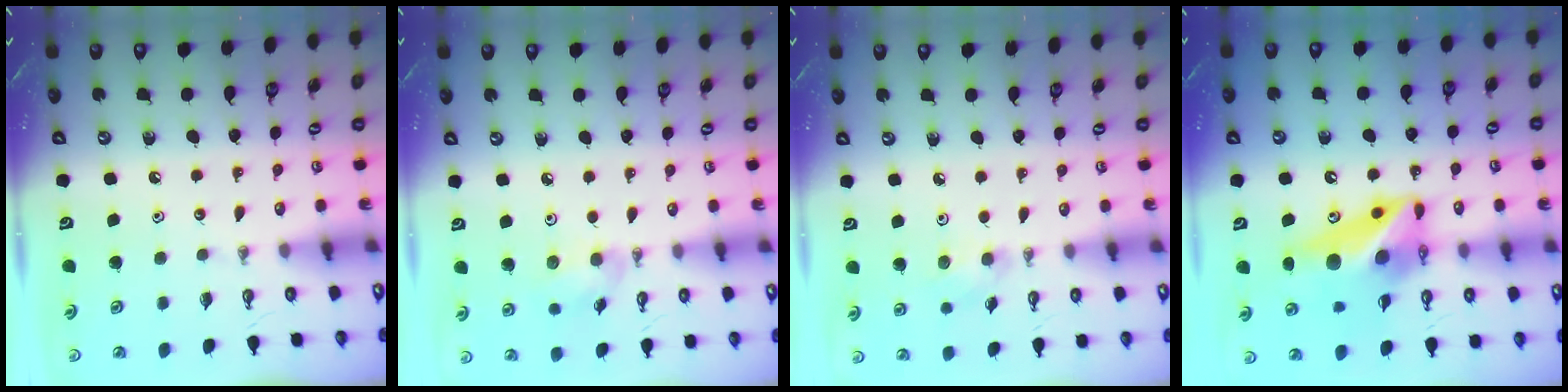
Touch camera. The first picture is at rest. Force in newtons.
{"total": 5.7, "press": 5.7, "slide": 0.8}
{"total": 5.7, "press": 5.4, "slide": 1.8}
{"total": 14.1, "press": 13.9, "slide": 2.0}